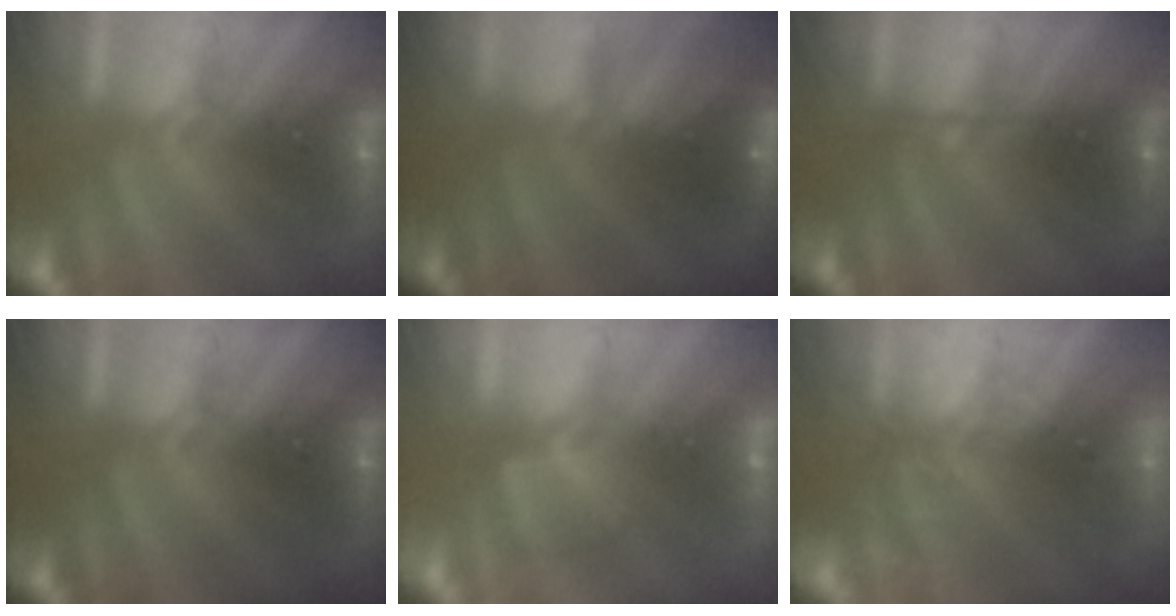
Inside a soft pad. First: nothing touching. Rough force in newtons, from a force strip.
{"total": 5.6}
{"total": 2.3}
{"total": 0.0}
{"total": 4.8}
{"total": 2.6}